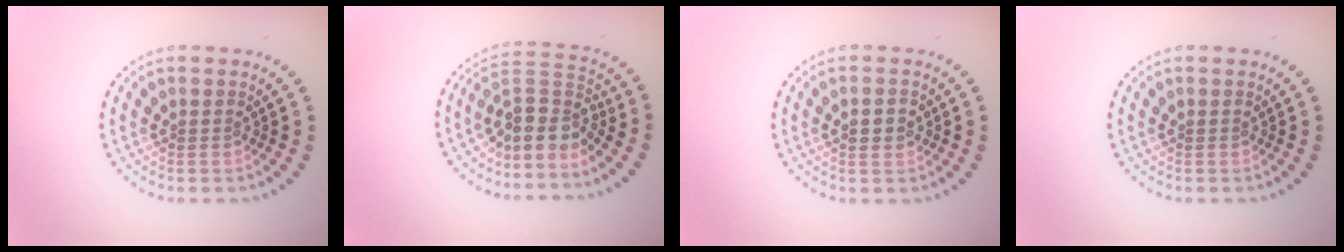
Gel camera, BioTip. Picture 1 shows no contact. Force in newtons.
{"total": 3.9, "press": 2.8, "slide": 2.6}
{"total": 2.4, "press": 2.4, "slide": 0.0}
{"total": 0.0}